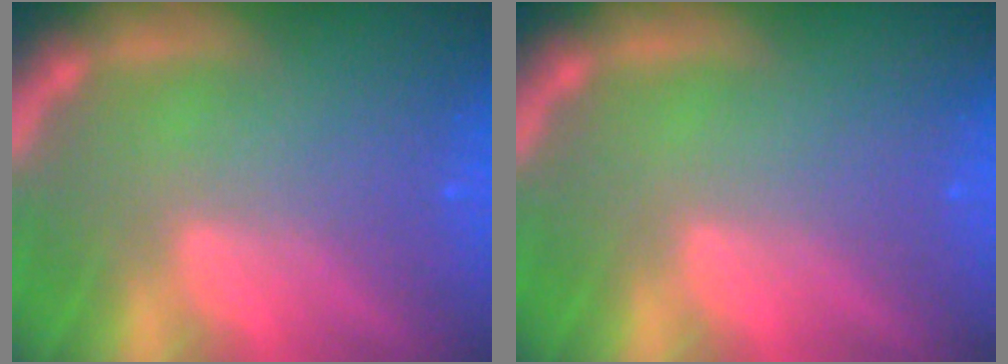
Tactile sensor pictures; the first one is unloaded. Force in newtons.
{"total": 0.0}